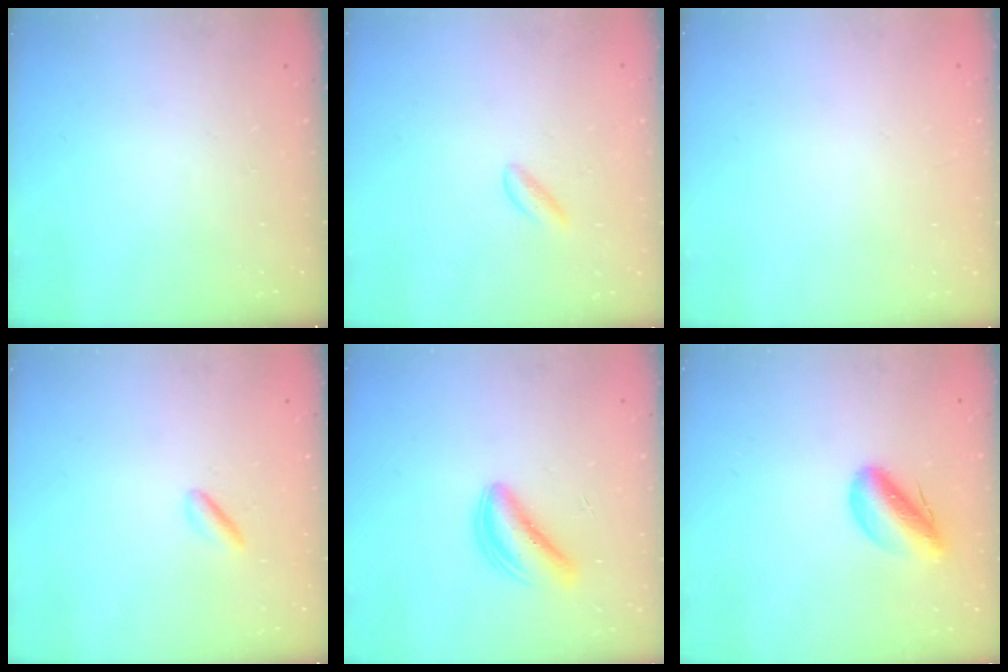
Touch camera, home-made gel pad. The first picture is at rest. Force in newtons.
{"total": 2.4, "press": 2.3, "slide": 0.7}
{"total": 2.0, "press": 2.0, "slide": 0.1}
{"total": 1.9, "press": 1.7, "slide": 0.8}
{"total": 5.5, "press": 5.5, "slide": 0.2}
{"total": 9.4, "press": 9.1, "slide": 2.6}